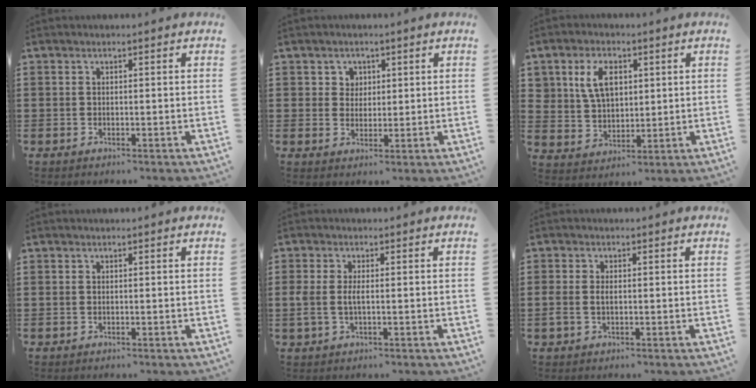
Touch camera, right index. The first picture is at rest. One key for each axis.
{"total": 2.5, "fx": 1.0, "fy": 2.3, "fz": 0.4, "tx": -0.018, "ty": 0.011, "tz": 0.017}
{"total": 6.3, "fx": 2.2, "fy": 4.3, "fz": 4.0, "tx": -0.086, "ty": 0.012, "tz": 0.038}
{"total": 0.0}
{"total": 2.5, "fx": -0.3, "fy": 0.8, "fz": 2.4, "tx": -0.059, "ty": -0.004, "tz": -0.011}
{"total": 1.5, "fx": -0.2, "fy": 0.9, "fz": 1.2, "tx": -0.025, "ty": 0.004, "tz": -0.005}